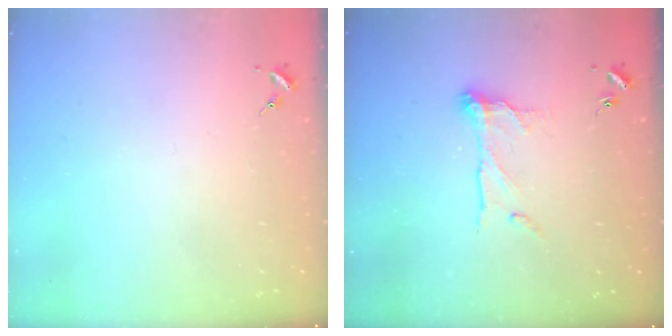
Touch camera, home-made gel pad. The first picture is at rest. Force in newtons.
{"total": 11.4, "press": 11.3, "slide": 1.0}